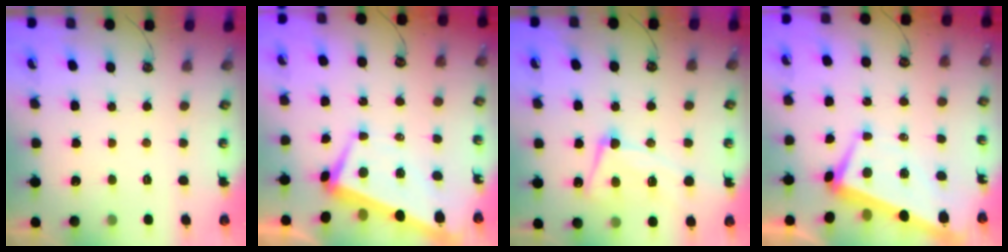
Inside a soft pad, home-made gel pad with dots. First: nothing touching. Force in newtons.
{"total": 2.0, "press": 1.6, "slide": 1.2}
{"total": 10.5, "press": 10.4, "slide": 1.1}
{"total": 1.9, "press": 1.5, "slide": 1.2}